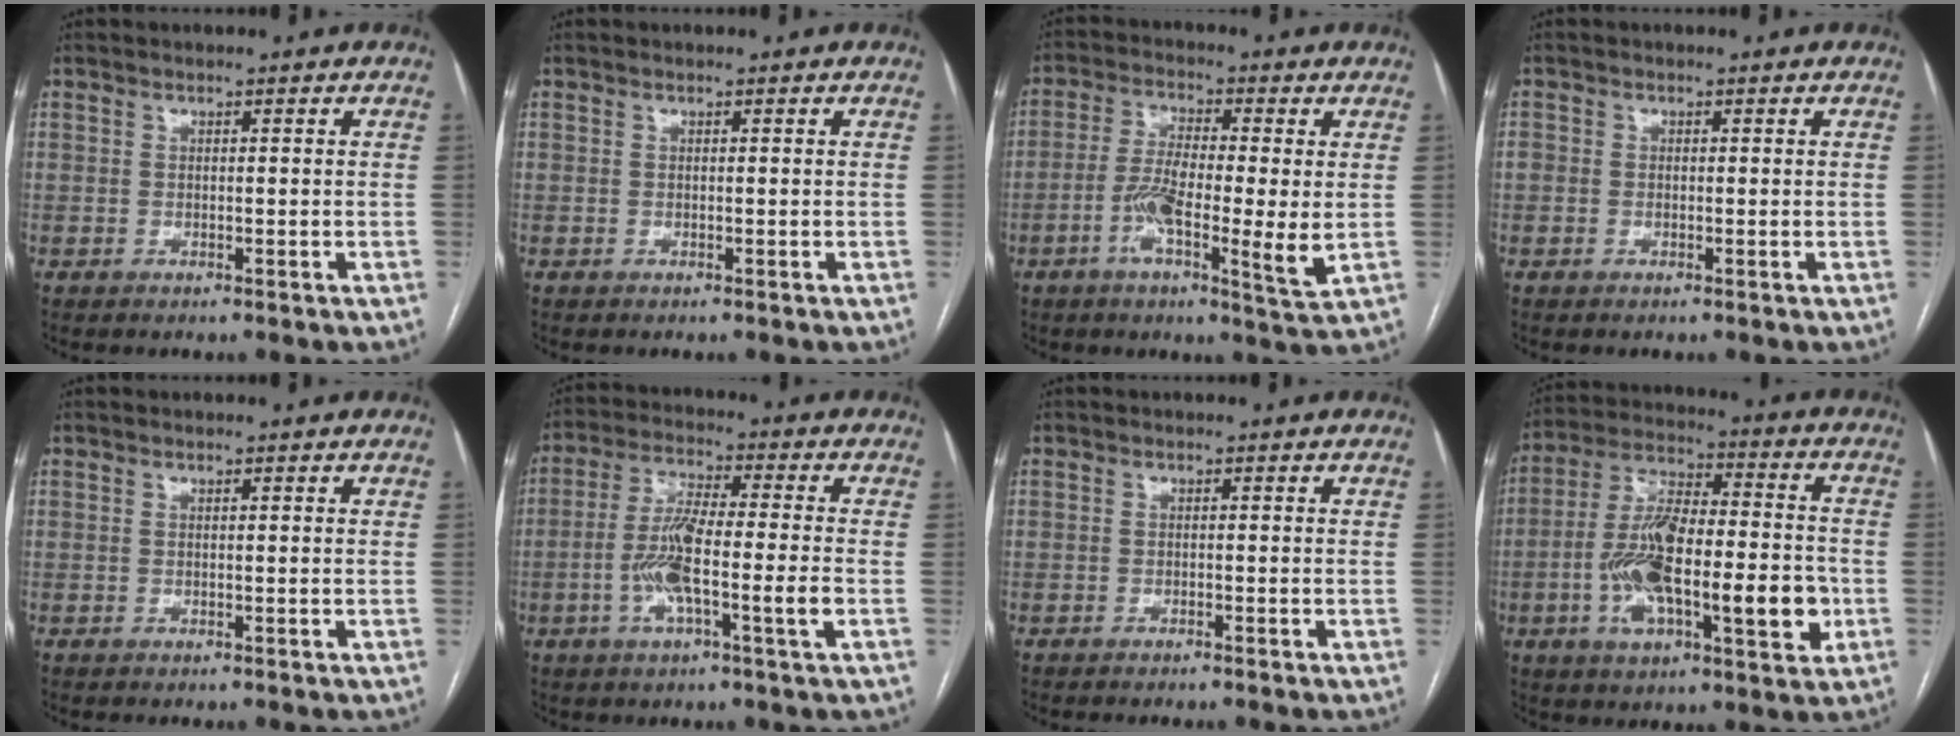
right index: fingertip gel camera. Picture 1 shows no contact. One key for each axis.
{"total": 0.0}
{"total": 10.7, "fx": -1.9, "fy": 1.5, "fz": 10.5, "tx": -0.188, "ty": -0.008, "tz": -0.040}
{"total": 1.5, "fx": -0.1, "fy": 1.3, "fz": 0.6, "tx": -0.012, "ty": 0.009, "tz": -0.002}
{"total": 0.0}
{"total": 10.3, "fx": -2.6, "fy": 0.8, "fz": 9.9, "tx": -0.193, "ty": 0.004, "tz": -0.054}
{"total": 0.9, "fx": -0.8, "fy": 0.0, "fz": 0.5, "tx": -0.010, "ty": 0.000, "tz": -0.013}
{"total": 19.0, "fx": -4.3, "fy": 6.0, "fz": 17.5, "tx": -0.316, "ty": 0.015, "tz": -0.067}